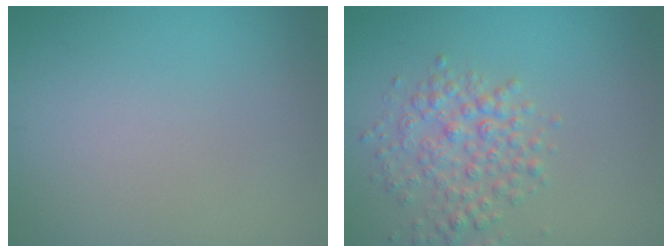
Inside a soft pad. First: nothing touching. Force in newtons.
{"total": 3.4, "press": 3.4, "slide": 0.1}